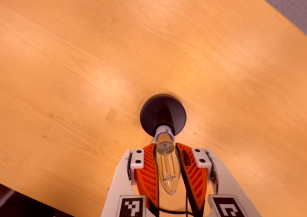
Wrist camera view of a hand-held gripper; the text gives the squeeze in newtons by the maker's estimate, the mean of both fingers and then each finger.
{"total": 19.0, "left": 18.3, "right": 19.8}